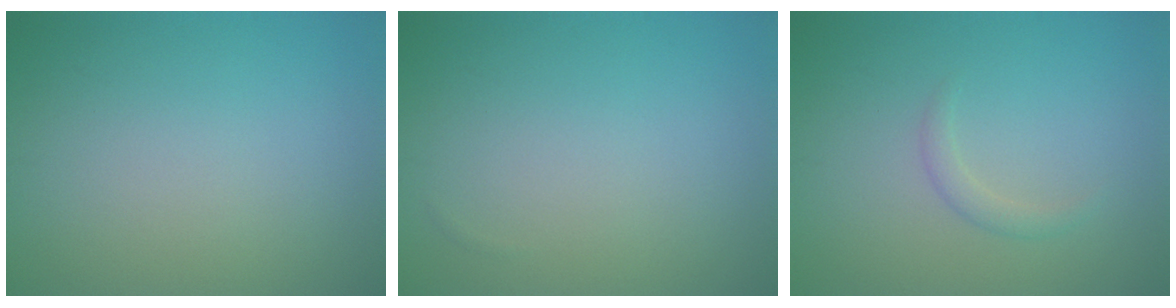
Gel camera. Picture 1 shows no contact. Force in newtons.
{"total": 0.0}
{"total": 1.2, "press": 1.2, "slide": 0.1}